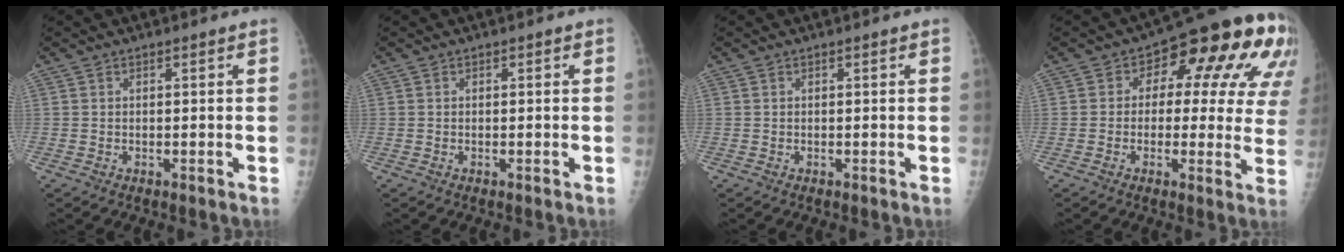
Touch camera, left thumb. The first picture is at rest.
{"total": 0.0}
{"total": 0.0}
{"total": 18.9, "force": [5.9, 10.0, 15.0], "torque": [-0.131, 0.021, 0.063]}